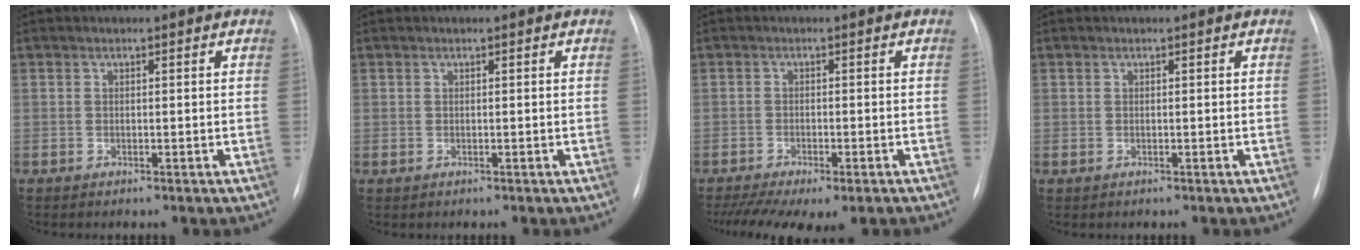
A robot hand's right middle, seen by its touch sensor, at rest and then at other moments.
{"total": 0.0}
{"total": 12.1, "force": [-9.1, 3.6, 7.2], "torque": [-0.136, -0.010, -0.132]}
{"total": 0.0}